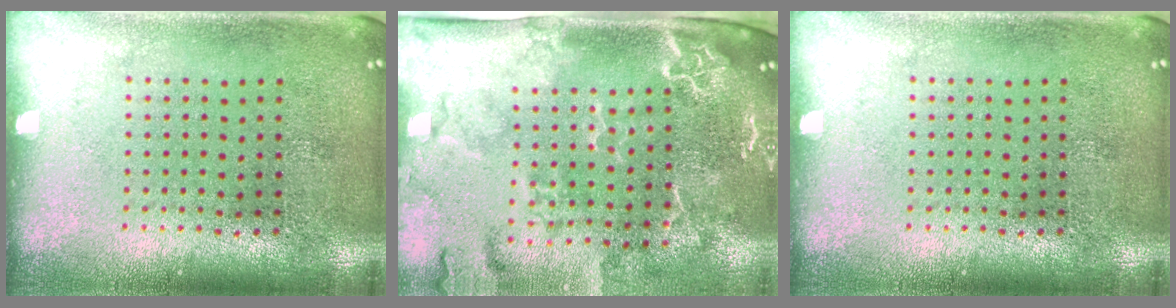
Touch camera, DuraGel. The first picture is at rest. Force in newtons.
{"total": 2.9, "press": 2.4, "slide": 1.7}
{"total": 0.0}